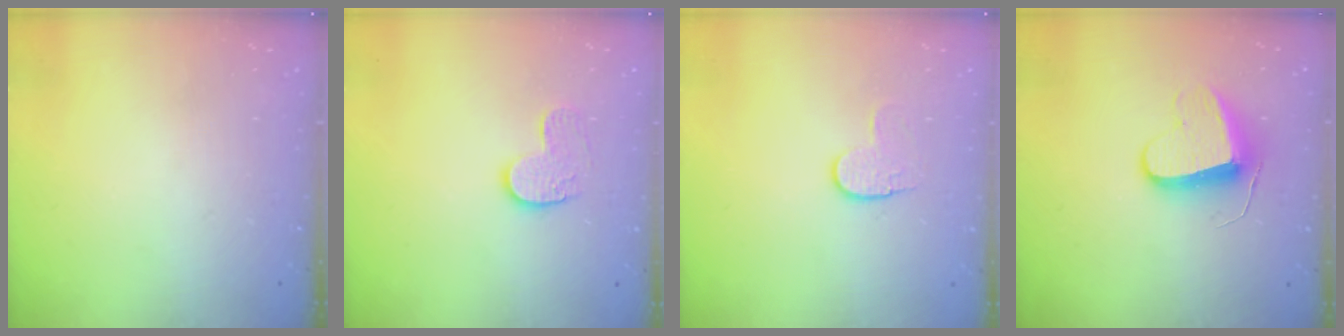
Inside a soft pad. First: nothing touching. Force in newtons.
{"total": 8.0, "press": 8.0, "slide": 0.4}
{"total": 5.3, "press": 5.3, "slide": 0.5}
{"total": 10.6, "press": 10.6, "slide": 0.9}